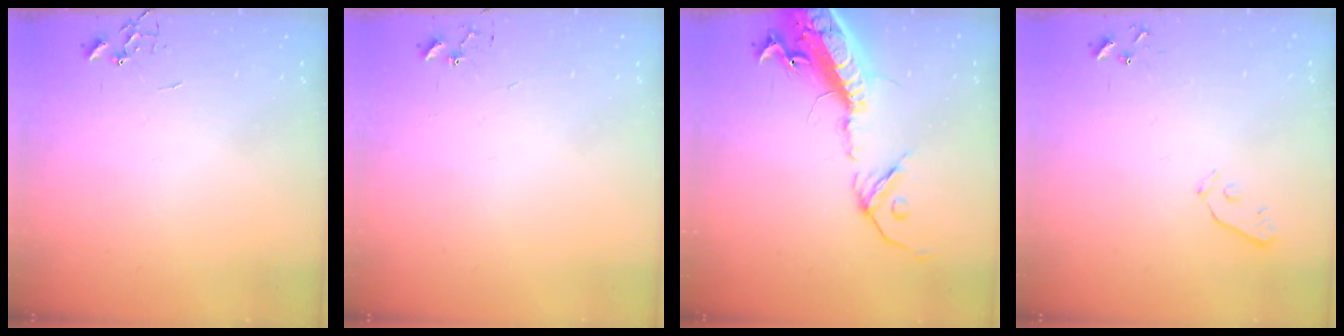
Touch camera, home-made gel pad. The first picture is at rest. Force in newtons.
{"total": 3.1, "press": 3.1, "slide": 0.3}
{"total": 21.7, "press": 21.1, "slide": 5.1}
{"total": 4.0, "press": 4.0, "slide": 0.5}